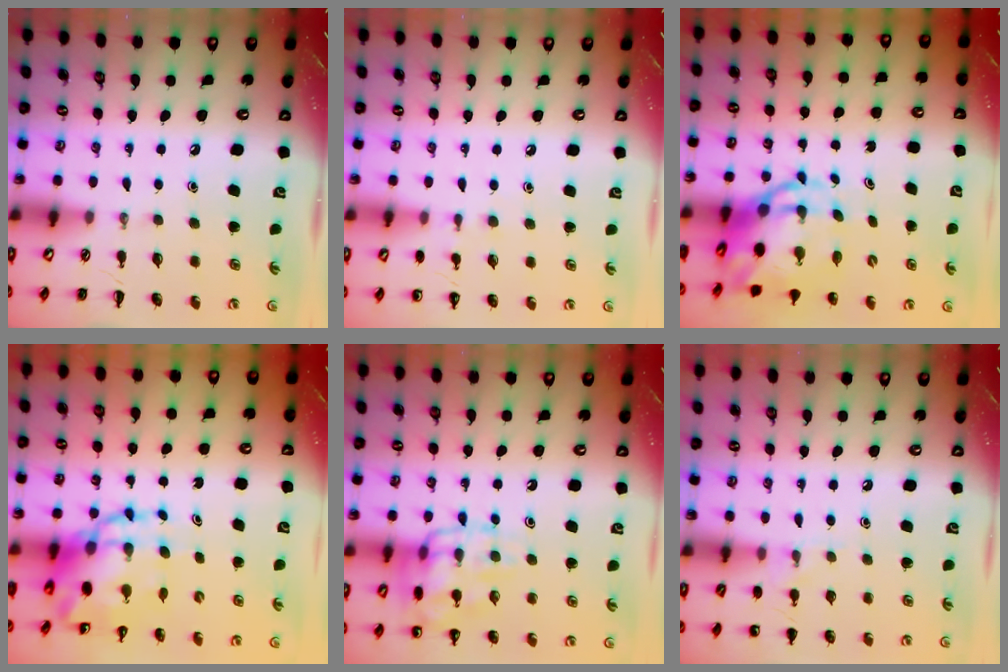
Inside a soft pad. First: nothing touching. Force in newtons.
{"total": 5.1, "press": 4.8, "slide": 1.7}
{"total": 7.7, "press": 7.5, "slide": 2.1}
{"total": 10.5, "press": 10.1, "slide": 2.7}
{"total": 14.0, "press": 14.0, "slide": 1.3}
{"total": 6.5, "press": 6.2, "slide": 1.9}